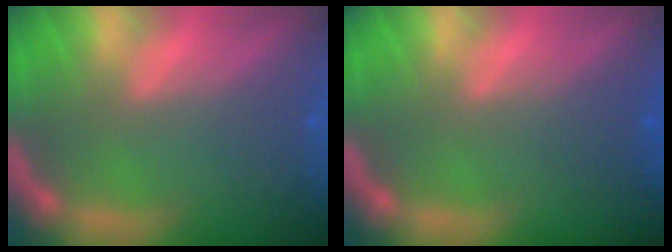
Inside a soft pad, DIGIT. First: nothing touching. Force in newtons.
{"total": 1.5}